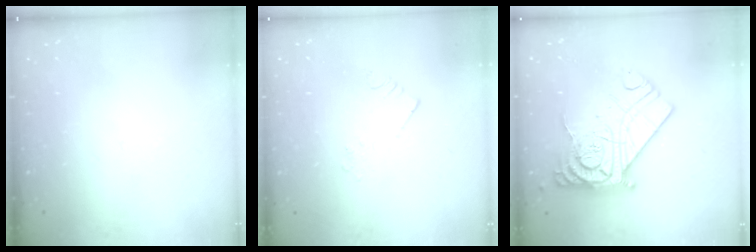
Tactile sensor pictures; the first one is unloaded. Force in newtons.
{"total": 2.3, "press": 2.3, "slide": 0.1}
{"total": 21.6, "press": 21.5, "slide": 2.2}